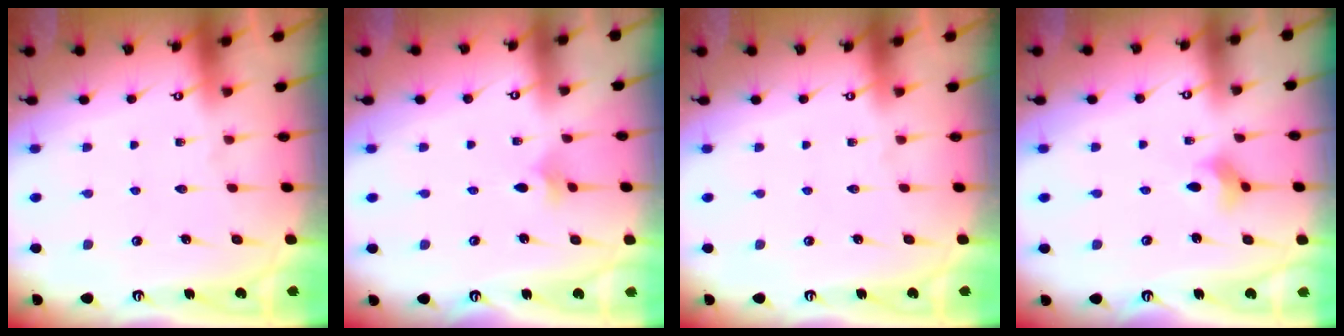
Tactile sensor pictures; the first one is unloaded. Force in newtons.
{"total": 2.0, "press": 1.9, "slide": 0.5}
{"total": 0.0}
{"total": 3.4, "press": 3.3, "slide": 0.6}